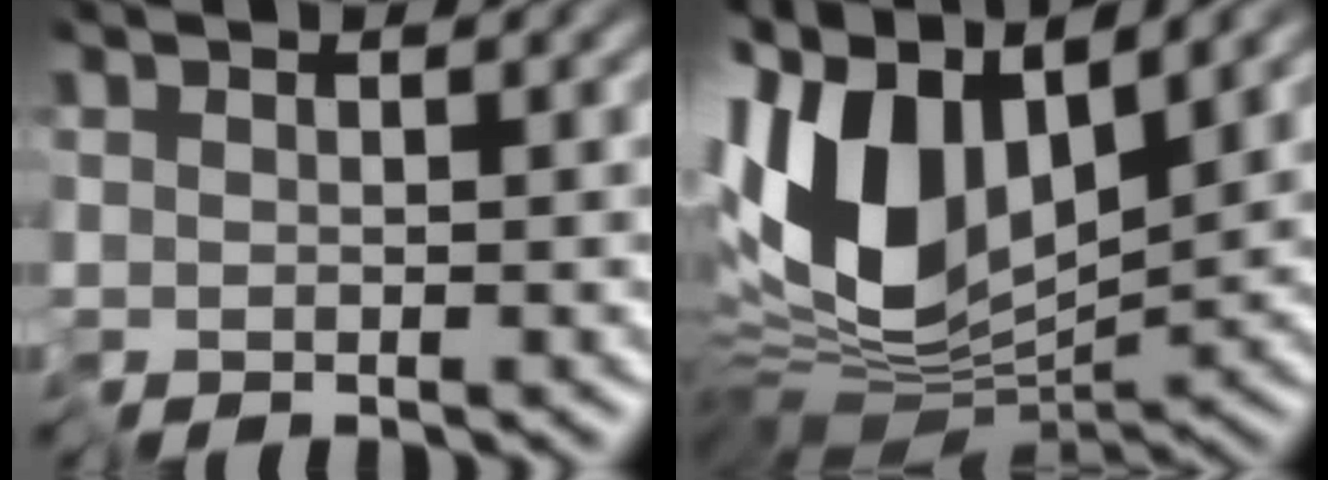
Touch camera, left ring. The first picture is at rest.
{"total": 11.0, "force": [2.3, 6.0, 9.0], "torque": [-0.189, -0.001, 0.029]}